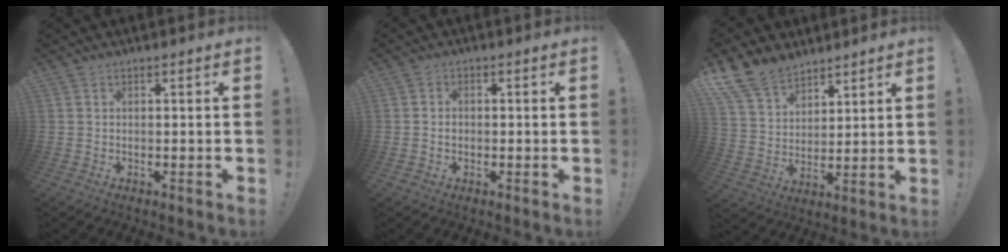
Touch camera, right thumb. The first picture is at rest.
{"total": 1.4, "force": [-0.4, 1.2, 0.7], "torque": [-0.006, 0.002, -0.008]}
{"total": 13.6, "force": [10.5, 7.5, 4.3], "torque": [-0.088, -0.070, 0.202]}